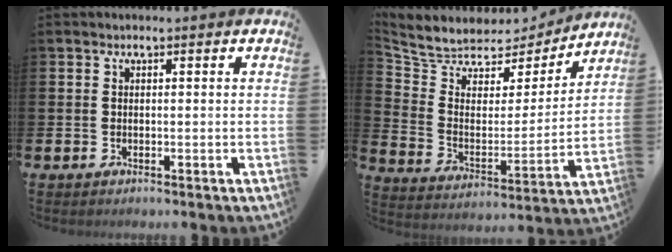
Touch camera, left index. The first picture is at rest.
{"total": 6.8, "force": [6.3, 2.5, 0.4], "torque": [-0.059, -0.053, 0.107]}